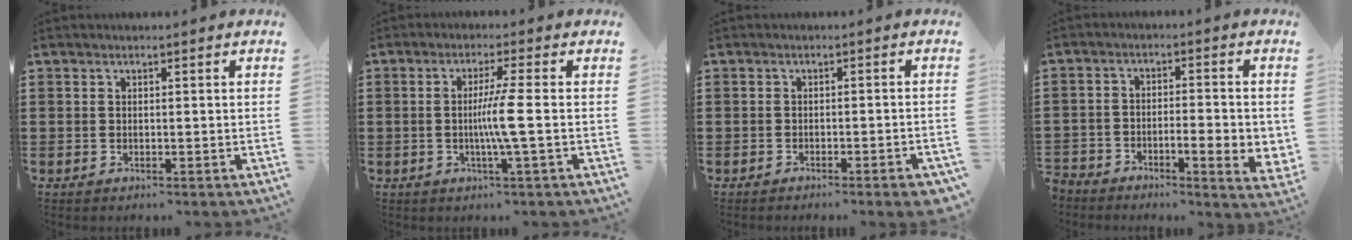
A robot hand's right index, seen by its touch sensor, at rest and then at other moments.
{"total": 5.3, "force": [-0.6, -0.8, 5.2], "torque": [-0.099, -0.011, -0.019]}
{"total": 2.1, "force": [-1.6, 0.0, 1.4], "torque": [-0.023, 0.000, -0.029]}
{"total": 4.9, "force": [-2.8, 1.6, 3.6], "torque": [-0.062, 0.002, -0.049]}